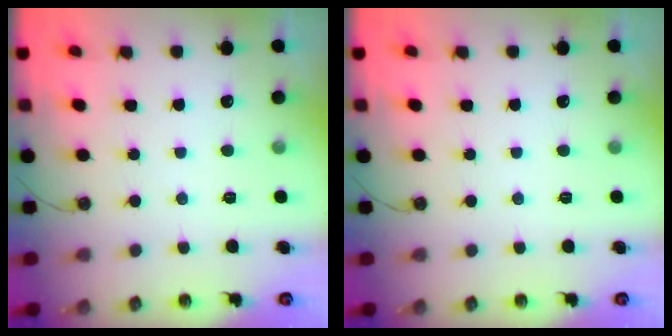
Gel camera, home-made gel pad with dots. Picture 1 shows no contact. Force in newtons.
{"total": 0.0}